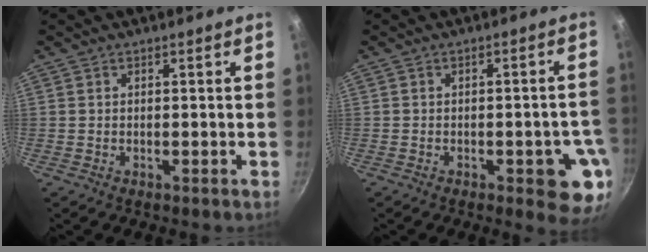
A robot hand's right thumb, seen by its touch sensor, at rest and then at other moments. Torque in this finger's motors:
{"motor_torque": [1.20, 1.43, -0.12, 0.06, 0.18]}